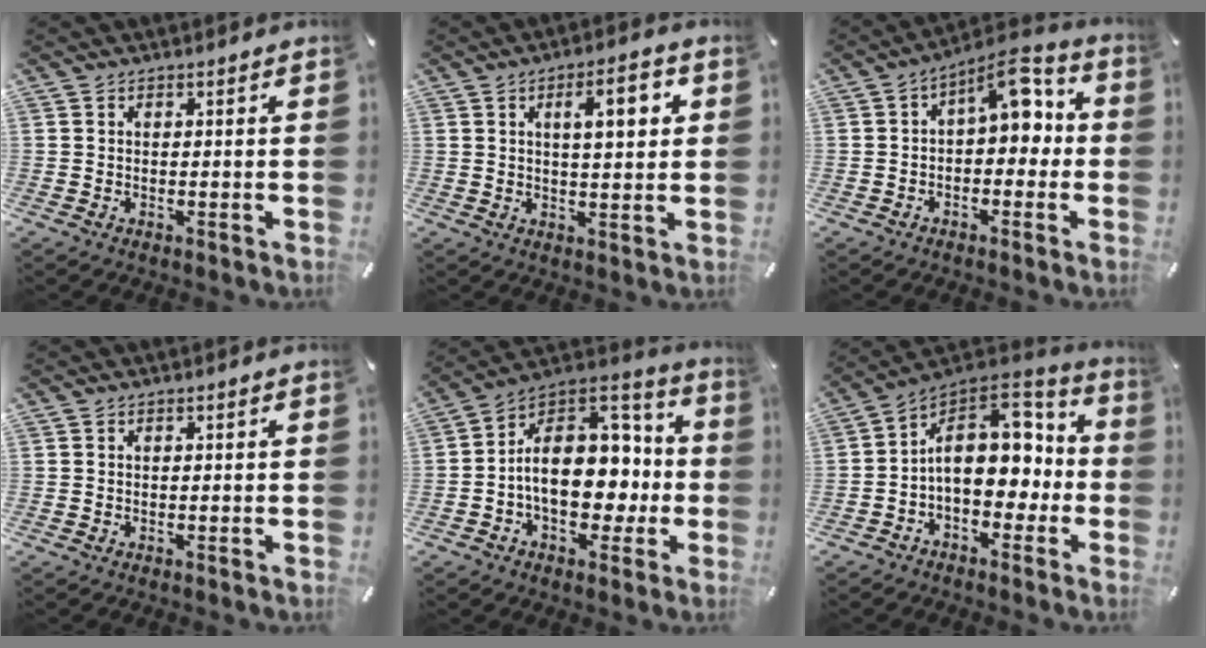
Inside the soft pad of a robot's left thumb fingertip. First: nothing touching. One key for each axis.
{"total": 8.8, "fx": 3.0, "fy": 3.1, "fz": 7.7, "tx": -0.115, "ty": -0.006, "tz": 0.039}
{"total": 8.5, "fx": 3.4, "fy": 4.6, "fz": 6.3, "tx": -0.090, "ty": -0.026, "tz": 0.053}
{"total": 0.0}
{"total": 19.7, "fx": -0.9, "fy": 14.3, "fz": 13.5, "tx": -0.197, "ty": 0.003, "tz": -0.002}
{"total": 17.2, "fx": 1.0, "fy": 12.0, "fz": 12.3, "tx": -0.172, "ty": -0.004, "tz": 0.022}